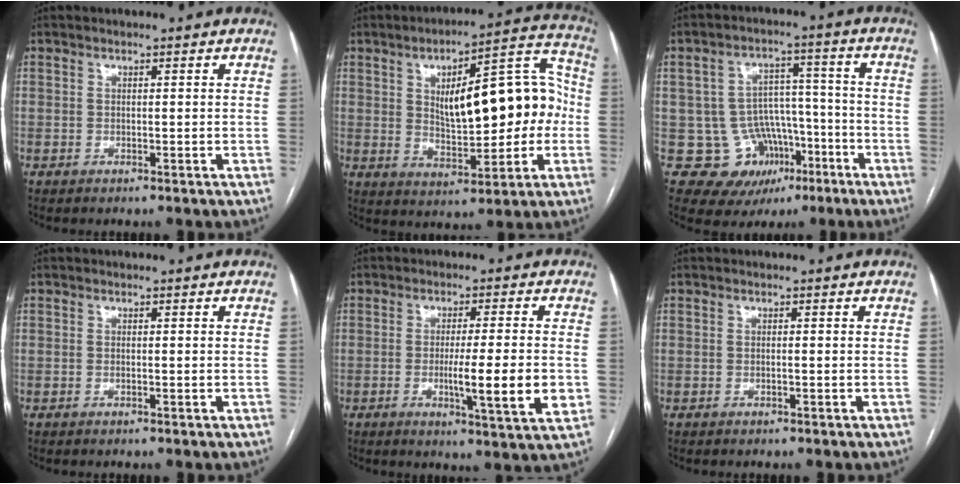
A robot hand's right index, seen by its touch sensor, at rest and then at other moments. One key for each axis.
{"total": 17.7, "fx": 1.0, "fy": 6.5, "fz": 16.4, "tx": -0.234, "ty": 0.041, "tz": 0.026}
{"total": 10.7, "fx": -4.0, "fy": 9.5, "fz": 3.1, "tx": -0.041, "ty": 0.041, "tz": -0.044}
{"total": 0.0}
{"total": 9.7, "fx": -1.8, "fy": 0.0, "fz": 9.5, "tx": -0.146, "ty": -0.021, "tz": -0.031}
{"total": 0.0}